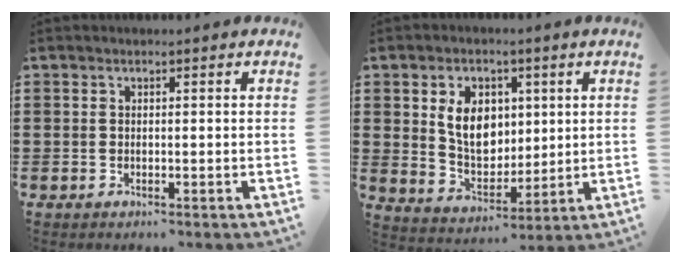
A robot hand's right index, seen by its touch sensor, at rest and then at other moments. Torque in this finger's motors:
{"motor_torque": [1.15, 0.98, 0.43, 0.16]}